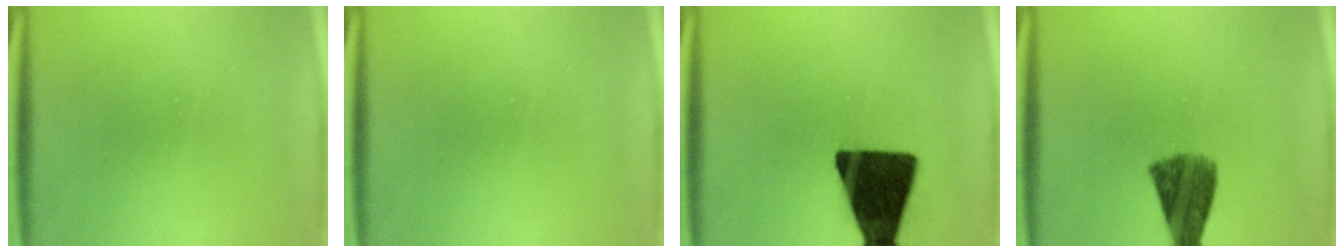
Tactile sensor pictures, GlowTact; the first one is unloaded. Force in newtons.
{"total": 0.0}
{"total": 16.5}
{"total": 7.6}